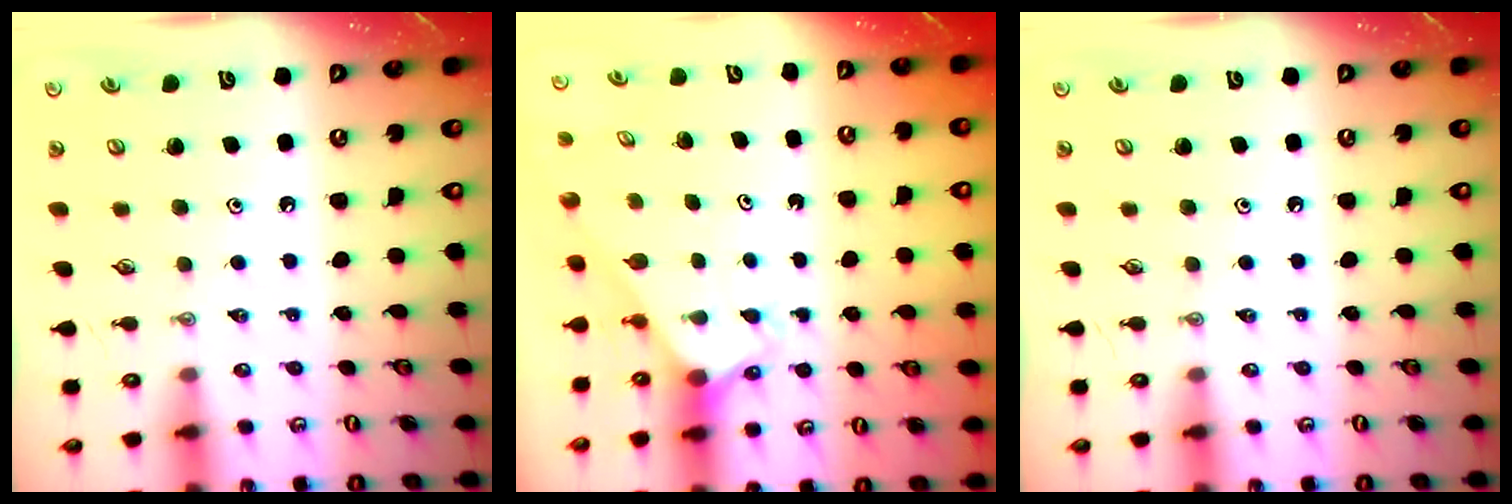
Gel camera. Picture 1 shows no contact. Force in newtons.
{"total": 2.4, "press": 2.4, "slide": 0.2}
{"total": 0.0}